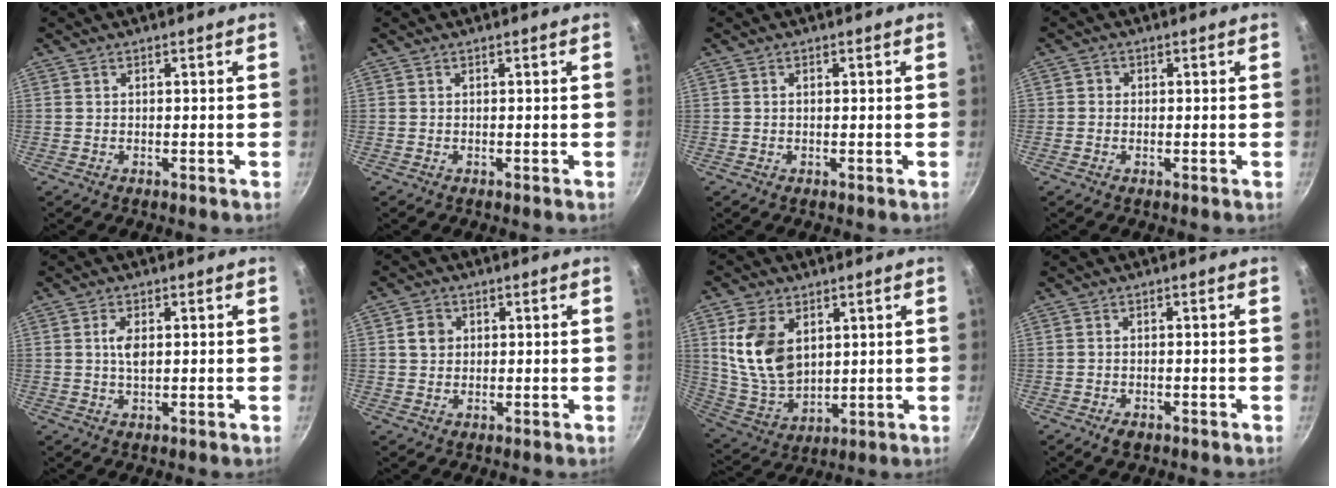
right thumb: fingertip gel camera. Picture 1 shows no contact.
{"total": 0.0}
{"total": 0.6, "force": [0.1, 0.4, 0.4], "torque": [-0.006, 0.004, 0.002]}
{"total": 1.4, "force": [0.0, 1.4, 0.4], "torque": [0.000, 0.003, -0.004]}
{"total": 3.4, "force": [0.5, 1.6, 2.9], "torque": [-0.056, 0.003, 0.009]}
{"total": 3.5, "force": [0.8, 3.1, 1.5], "torque": [-0.011, 0.004, 0.011]}
{"total": 13.7, "force": [3.9, 9.2, 9.5], "torque": [-0.159, -0.028, 0.090]}
{"total": 2.2, "force": [-1.3, 1.2, 1.3], "torque": [-0.026, 0.007, -0.020]}